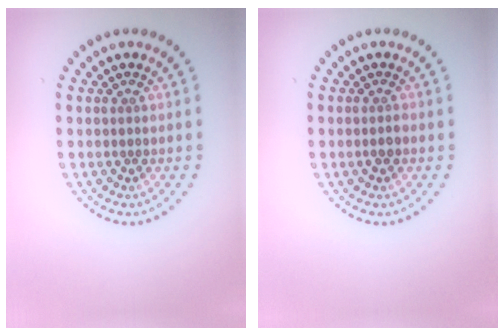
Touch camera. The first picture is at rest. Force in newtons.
{"total": 0.9, "press": 0.8, "slide": 0.5}